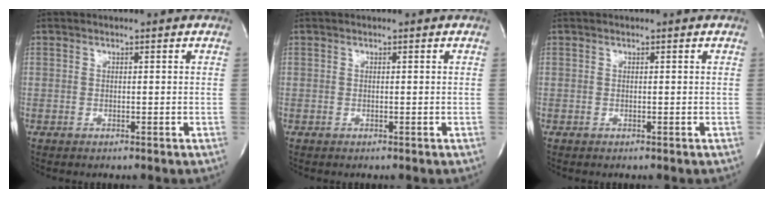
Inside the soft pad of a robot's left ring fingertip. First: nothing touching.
{"total": 0.0}
{"total": 0.0}